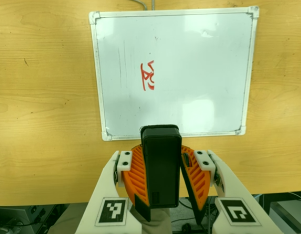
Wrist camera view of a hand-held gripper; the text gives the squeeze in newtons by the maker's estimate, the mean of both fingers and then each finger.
{"total": 9.6, "left": 9.7, "right": 9.5}